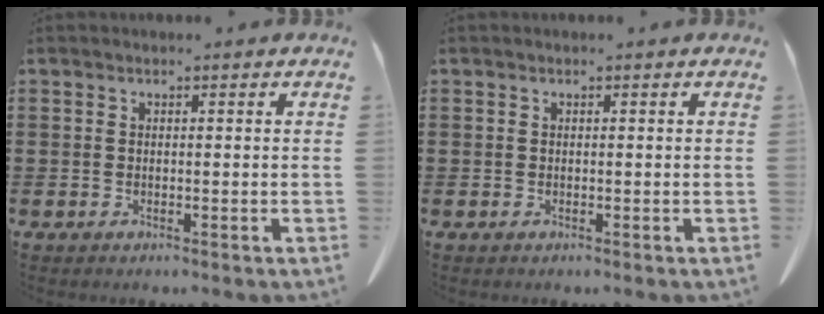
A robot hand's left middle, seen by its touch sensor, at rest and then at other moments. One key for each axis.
{"total": 0.0}